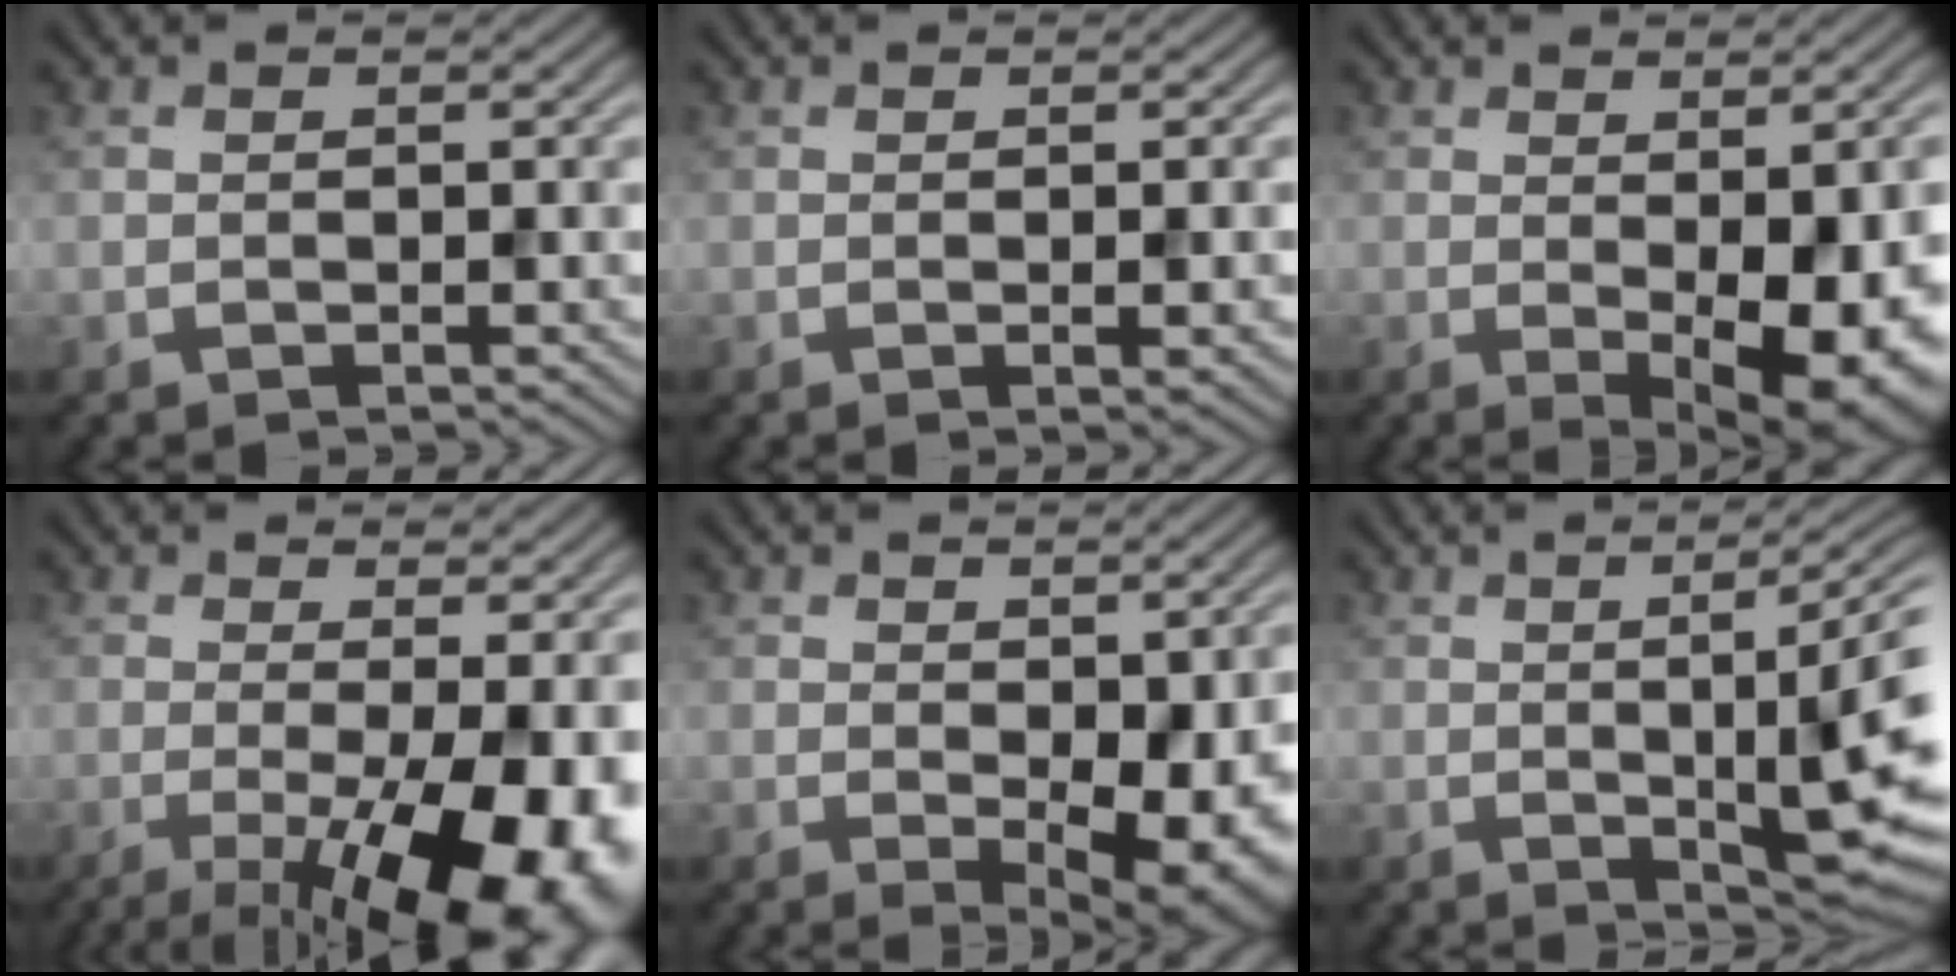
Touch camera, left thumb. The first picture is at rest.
{"total": 1.2, "force": [-0.1, 0.2, 1.2], "torque": [-0.018, -0.004, -0.002]}
{"total": 10.0, "force": [-1.5, 3.8, 9.1], "torque": [-0.130, -0.019, -0.005]}
{"total": 13.7, "force": [-4.1, 4.3, 12.4], "torque": [-0.172, -0.011, -0.054]}
{"total": 8.2, "force": [-1.3, 4.1, 7.0], "torque": [-0.103, -0.023, -0.001]}
{"total": 10.2, "force": [0.5, 2.6, 9.8], "torque": [-0.129, -0.001, 0.008]}